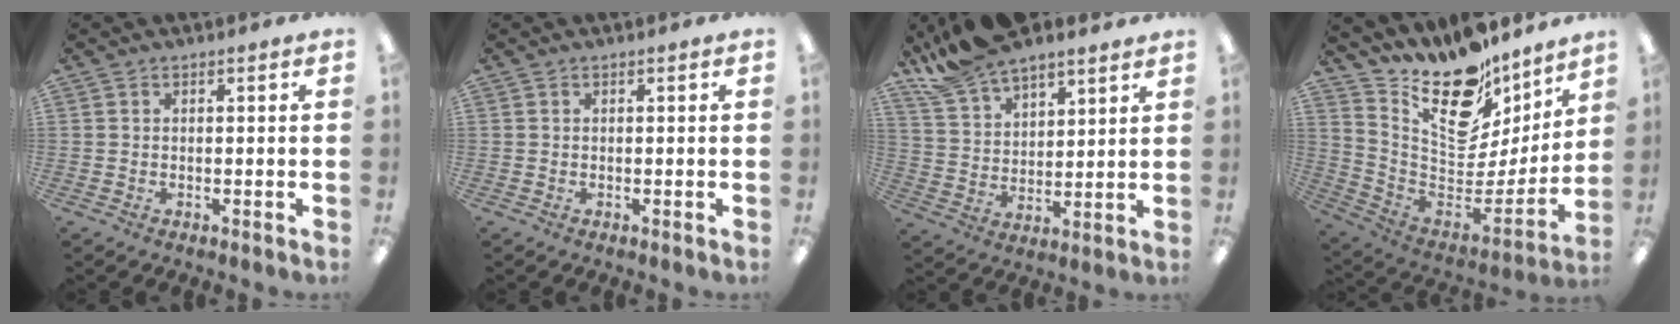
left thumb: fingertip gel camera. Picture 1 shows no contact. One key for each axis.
{"total": 0.0}
{"total": 13.1, "fx": 11.2, "fy": 4.8, "fz": 4.9, "tx": -0.115, "ty": -0.057, "tz": 0.211}
{"total": 18.6, "fx": 14.2, "fy": 8.4, "fz": 8.5, "tx": -0.136, "ty": -0.121, "tz": 0.249}